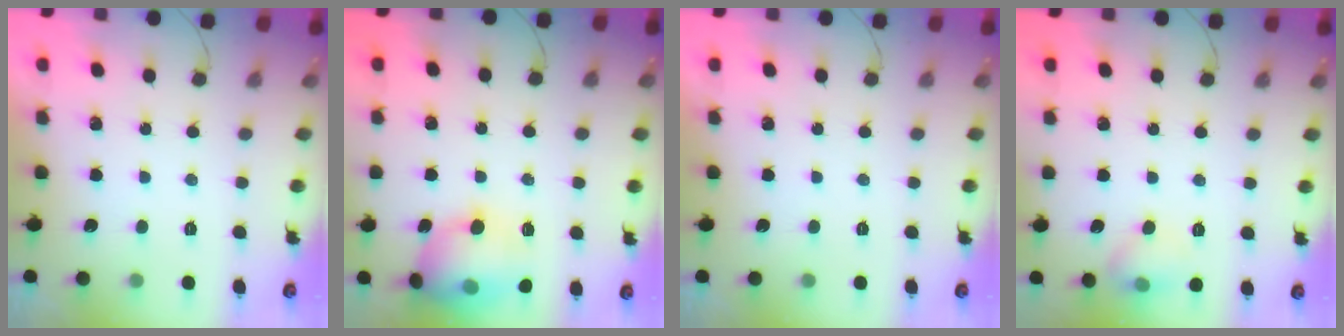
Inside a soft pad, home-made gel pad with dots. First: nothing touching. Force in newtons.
{"total": 19.2, "press": 17.4, "slide": 8.2}
{"total": 0.0}
{"total": 6.6, "press": 6.4, "slide": 1.5}